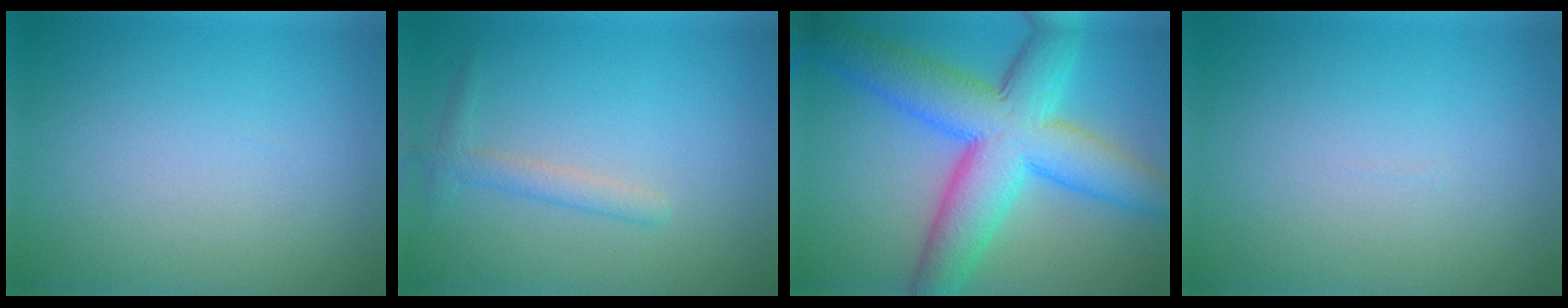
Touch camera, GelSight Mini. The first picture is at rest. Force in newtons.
{"total": 1.6, "press": 1.6, "slide": 0.1}
{"total": 10.9, "press": 10.9, "slide": 0.2}
{"total": 0.0}